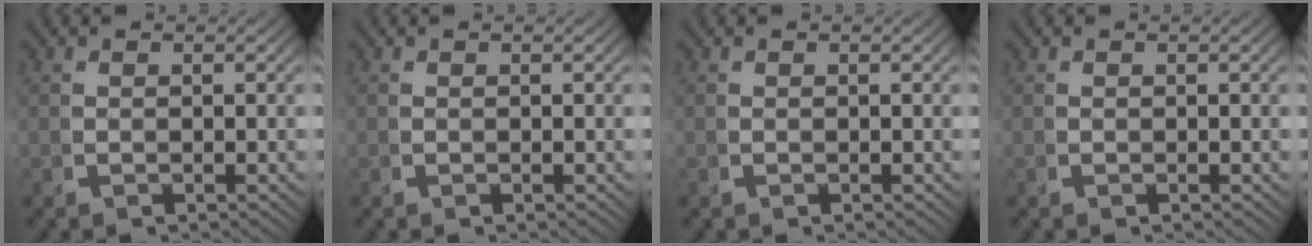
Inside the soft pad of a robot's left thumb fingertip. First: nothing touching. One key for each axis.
{"total": 0.0}
{"total": 0.0}
{"total": 0.0}